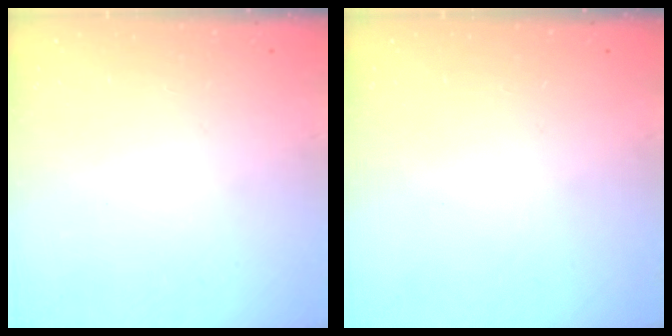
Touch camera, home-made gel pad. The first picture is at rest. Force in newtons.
{"total": 0.0}